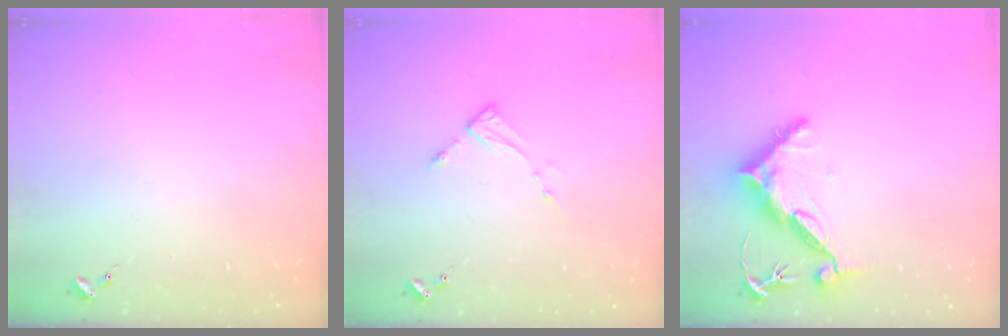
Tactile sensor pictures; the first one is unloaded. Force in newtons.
{"total": 4.4, "press": 4.3, "slide": 0.5}
{"total": 10.7, "press": 10.6, "slide": 0.9}